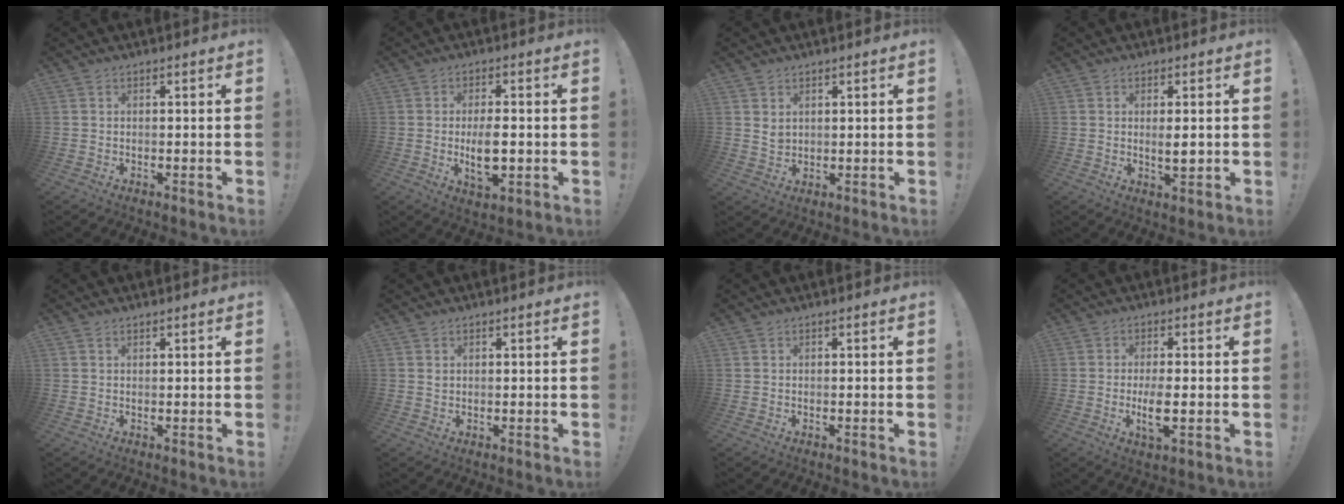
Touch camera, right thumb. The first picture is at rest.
{"total": 8.6, "force": [-1.1, 3.5, 7.8], "torque": [-0.133, -0.011, -0.021]}
{"total": 2.9, "force": [1.7, 2.0, 1.2], "torque": [-0.019, -0.007, 0.032]}
{"total": 3.6, "force": [0.3, 1.0, 3.4], "torque": [-0.037, -0.012, 0.001]}
{"total": 0.6, "force": [0.5, 0.1, 0.3], "torque": [-0.006, 0.000, 0.010]}
{"total": 0.8, "force": [0.6, 0.5, 0.2], "torque": [-0.004, 0.000, 0.012]}
{"total": 0.0}
{"total": 6.2, "force": [-1.2, 1.5, 5.9], "torque": [-0.118, -0.013, -0.023]}